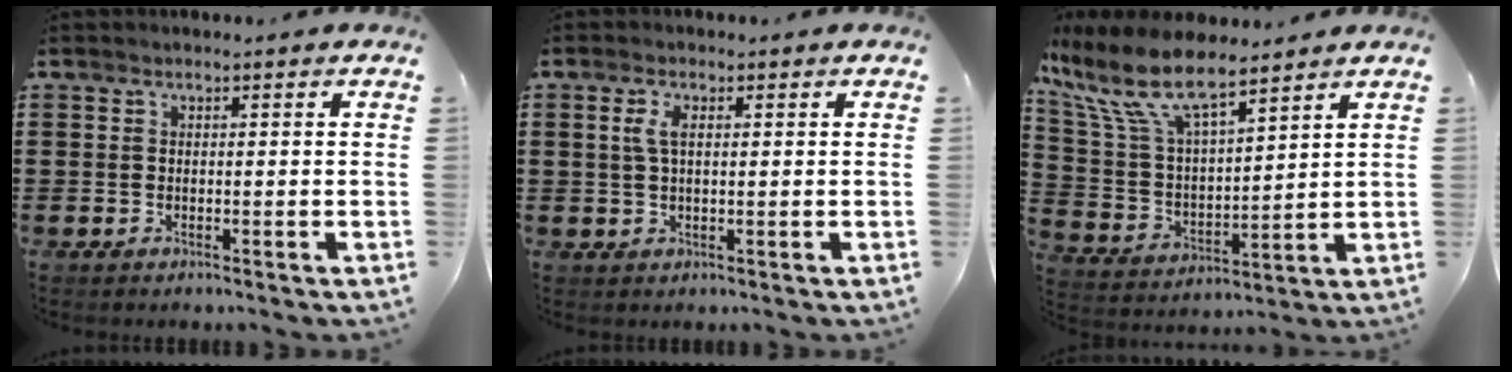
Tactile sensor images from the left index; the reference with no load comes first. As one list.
[{"total": 2.9, "force": [0.7, 1.1, 2.6], "torque": [-0.063, 0.005, 0.008]}, {"total": 11.6, "force": [8.3, 3.4, 7.4], "torque": [-0.184, -0.036, 0.142]}]